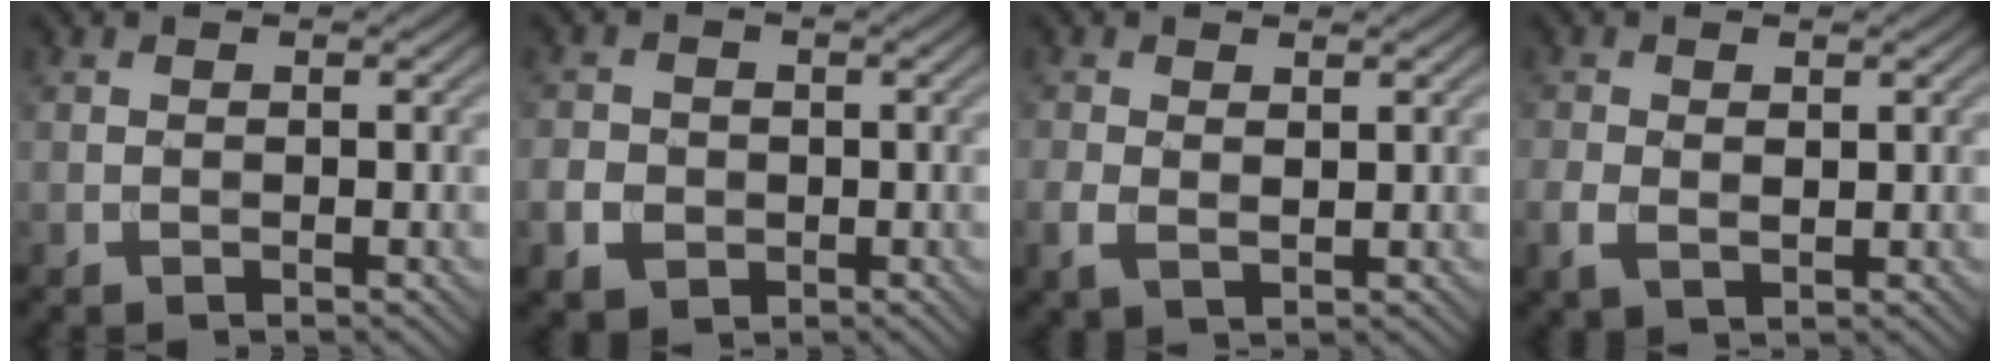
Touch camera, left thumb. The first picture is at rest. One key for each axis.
{"total": 3.7, "fx": -1.1, "fy": 3.2, "fz": 1.6, "tx": -0.040, "ty": -0.006, "tz": -0.025}
{"total": 2.5, "fx": 0.2, "fy": 1.4, "fz": 2.1, "tx": -0.049, "ty": -0.005, "tz": 0.007}
{"total": 2.7, "fx": -0.2, "fy": 1.7, "fz": 2.1, "tx": -0.049, "ty": -0.006, "tz": -0.001}